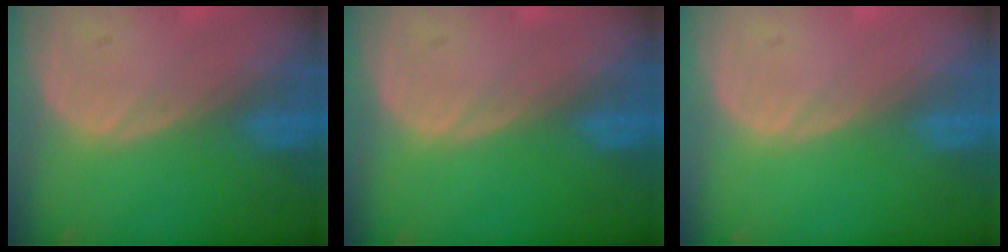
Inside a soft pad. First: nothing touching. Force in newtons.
{"total": 0.0}
{"total": 0.0}